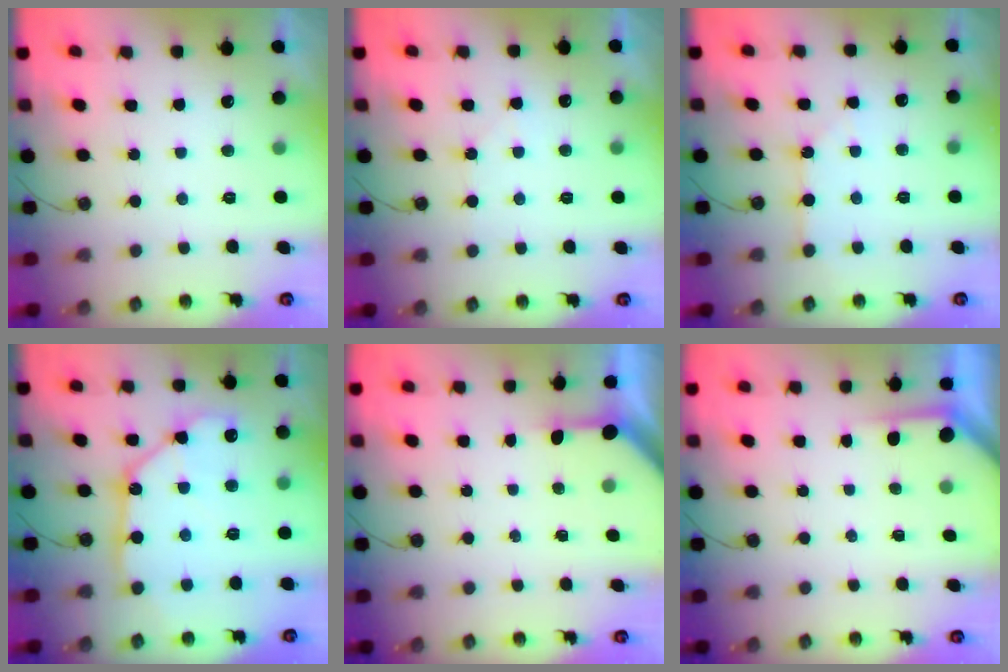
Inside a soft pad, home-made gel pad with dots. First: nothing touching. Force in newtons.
{"total": 4.0, "press": 4.0, "slide": 0.6}
{"total": 3.9, "press": 3.9, "slide": 0.6}
{"total": 13.4, "press": 13.3, "slide": 1.5}
{"total": 3.0, "press": 3.0, "slide": 0.3}
{"total": 2.0, "press": 2.0, "slide": 0.2}